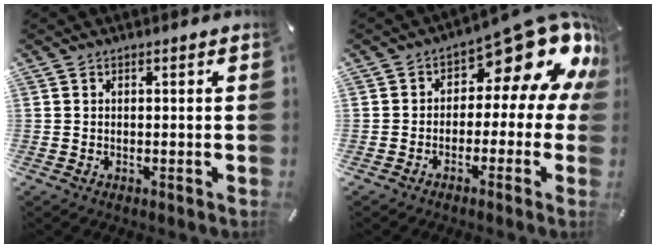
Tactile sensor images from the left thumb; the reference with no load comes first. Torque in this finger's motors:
{"motor_torque": [0.38, 0.38, 0.69, 0.43, 0.03]}